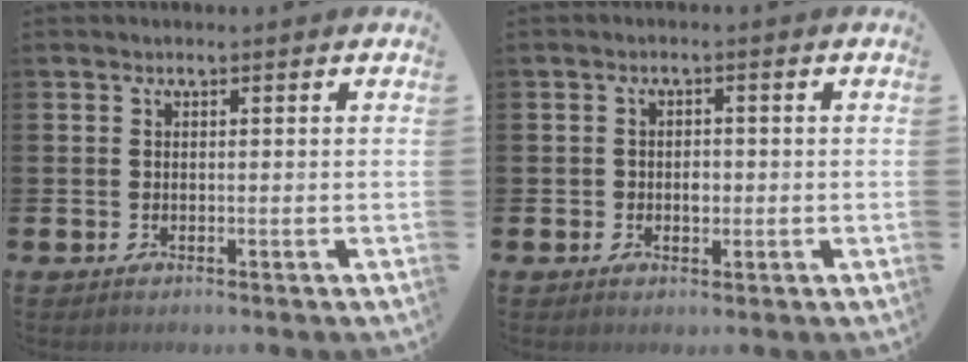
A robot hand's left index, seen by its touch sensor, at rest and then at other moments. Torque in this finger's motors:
{"motor_torque": [-0.04, -0.13, 0.00, -0.01]}